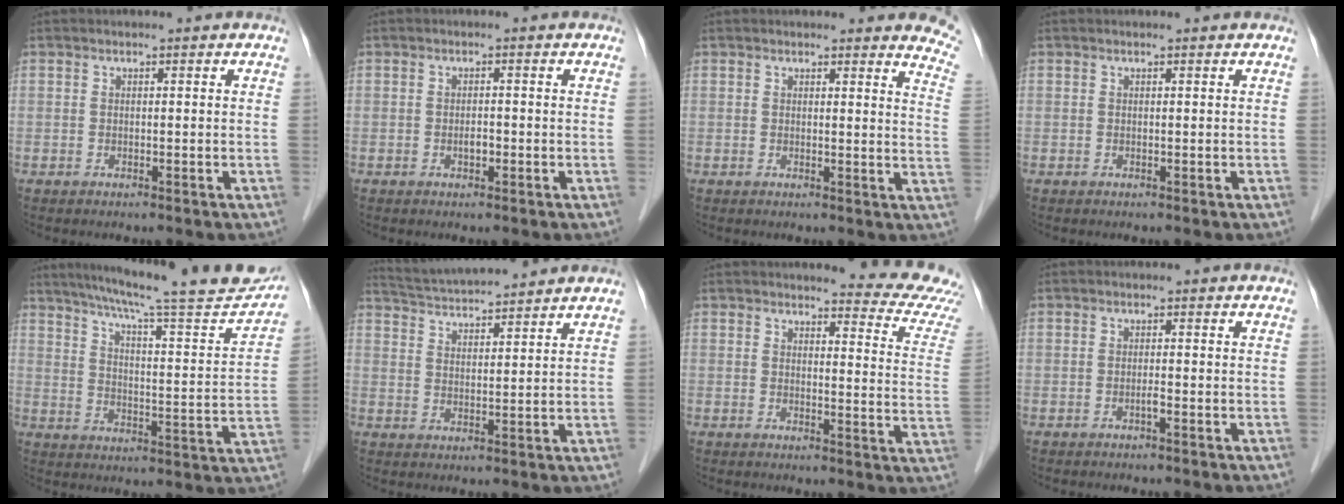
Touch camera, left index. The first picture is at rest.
{"total": 1.1, "force": [-0.5, 0.5, 0.9], "torque": [-0.018, 0.001, -0.007]}
{"total": 9.2, "force": [8.6, 1.6, 2.8], "torque": [-0.001, -0.046, 0.057]}
{"total": 0.6, "force": [0.6, 0.0, 0.1], "torque": [-0.007, 0.000, 0.006]}
{"total": 23.3, "force": [20.7, 1.4, 10.6], "torque": [-0.164, -0.034, 0.270]}
{"total": 10.8, "force": [10.2, -0.3, 3.5], "torque": [-0.073, 0.026, 0.164]}
{"total": 11.4, "force": [11.2, -0.2, 1.8], "torque": [-0.006, -0.092, 0.099]}
{"total": 0.6, "force": [-0.4, -0.1, 0.5], "torque": [-0.009, 0.001, -0.007]}